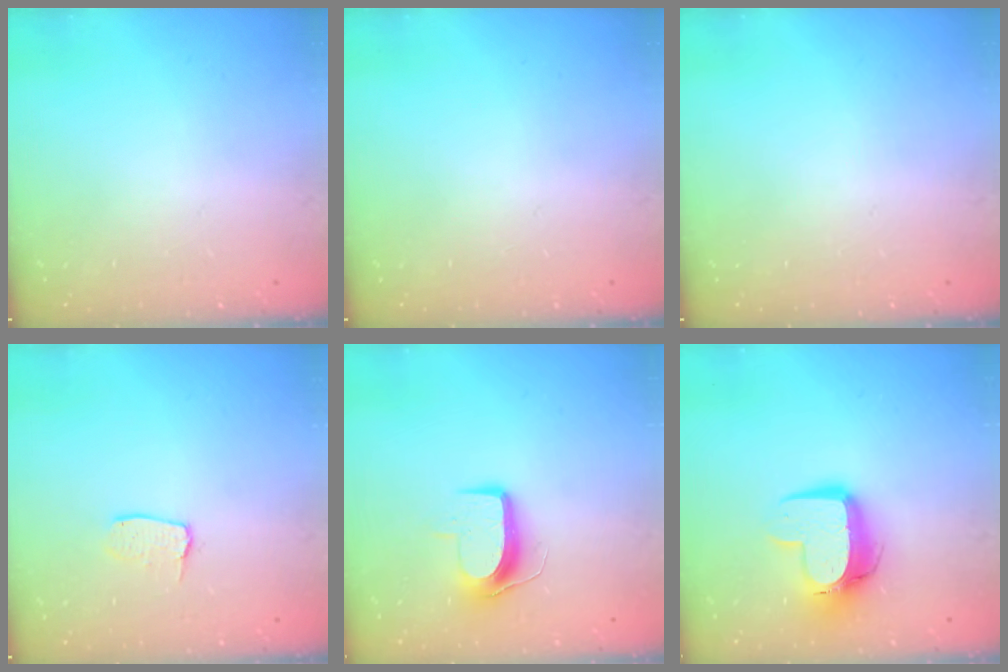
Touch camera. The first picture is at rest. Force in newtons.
{"total": 0.0}
{"total": 0.0}
{"total": 5.6, "press": 5.6, "slide": 0.4}
{"total": 9.1, "press": 9.1, "slide": 0.1}
{"total": 13.5, "press": 13.4, "slide": 1.3}